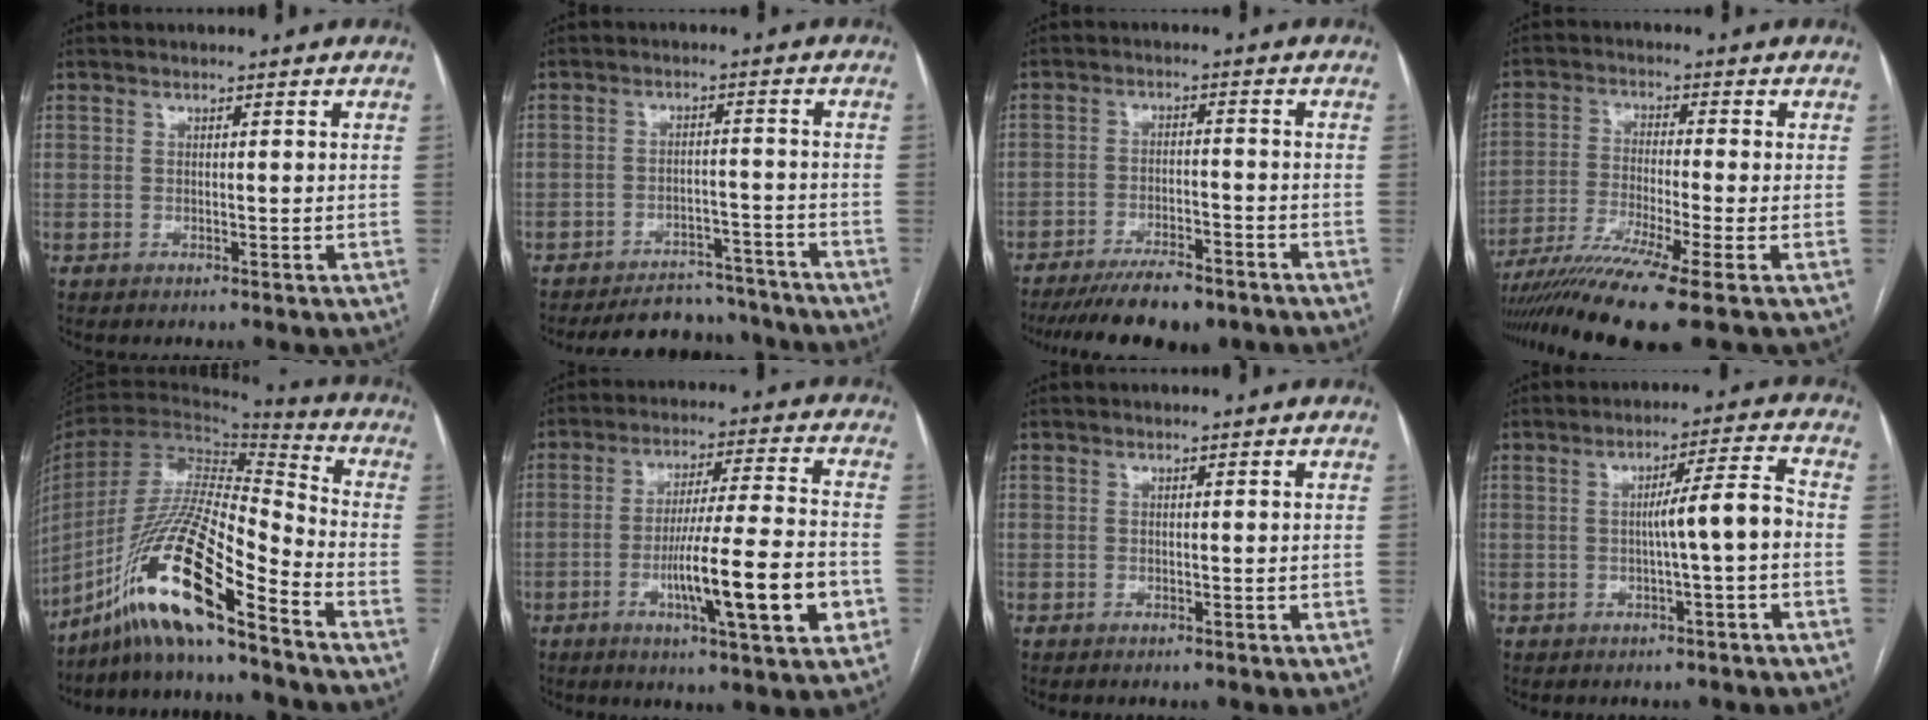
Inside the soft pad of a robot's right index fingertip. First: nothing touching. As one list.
[{"total": 10.8, "force": [-10.3, 3.2, 1.4], "torque": [-0.007, 0.013, -0.138]}, {"total": 11.7, "force": [-9.5, 2.6, 6.4], "torque": [-0.095, -0.014, -0.146]}, {"total": 12.3, "force": [-8.9, -2.0, 8.3], "torque": [-0.144, -0.031, -0.147]}, {"total": 20.4, "force": [-13.3, 1.8, 15.3], "torque": [-0.317, -0.025, -0.250]}, {"total": 15.0, "force": [-4.5, 0.8, 14.3], "torque": [-0.237, -0.007, -0.072]}, {"total": 0.0}, {"total": 6.0, "force": [-0.9, -0.4, 5.9], "torque": [-0.088, 0.014, -0.012]}]